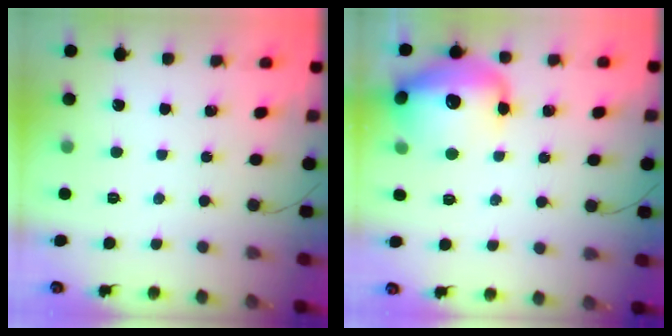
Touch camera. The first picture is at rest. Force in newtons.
{"total": 16.3, "press": 15.8, "slide": 3.8}